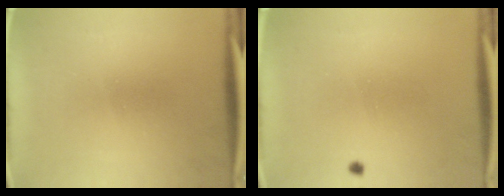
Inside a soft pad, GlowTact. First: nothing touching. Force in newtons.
{"total": 0.5}